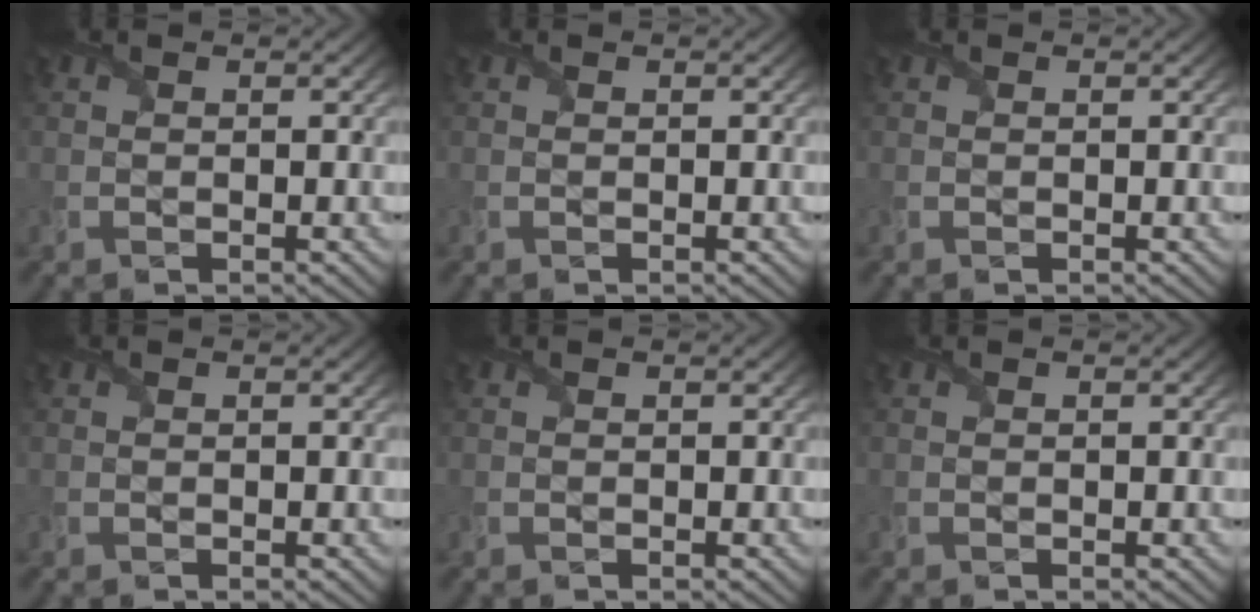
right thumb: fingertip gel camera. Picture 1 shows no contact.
{"total": 0.0}
{"total": 0.0}
{"total": 0.0}
{"total": 0.0}
{"total": 0.0}